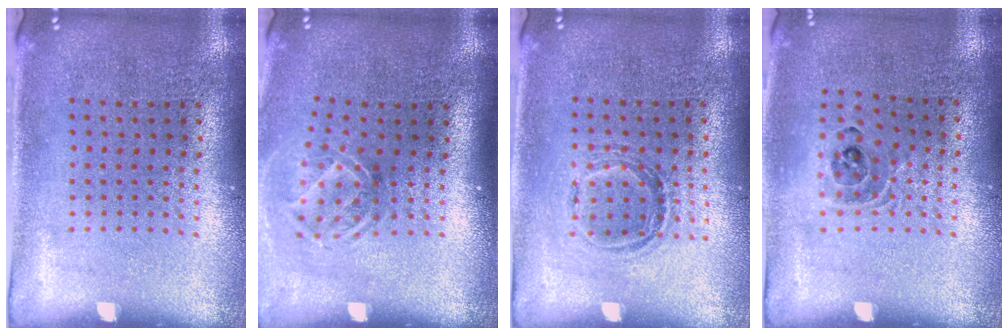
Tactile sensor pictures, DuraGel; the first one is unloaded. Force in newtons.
{"total": 1.8, "press": 1.3, "slide": 1.3}
{"total": 1.1, "press": 0.9, "slide": 0.7}
{"total": 0.9, "press": 0.9, "slide": 0.2}